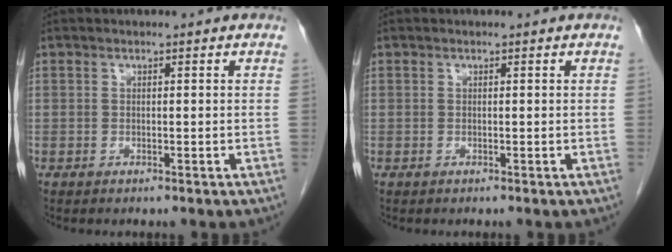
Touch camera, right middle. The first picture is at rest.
{"total": 0.0}